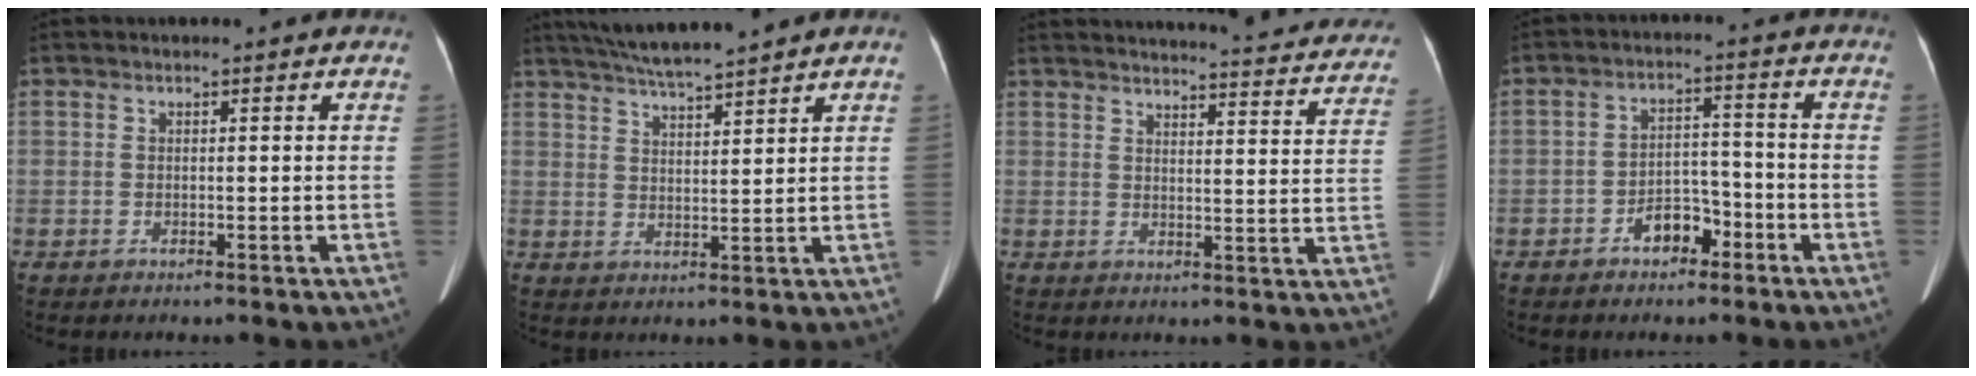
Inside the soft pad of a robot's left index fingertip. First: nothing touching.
{"total": 7.8, "force": [7.0, -0.9, 3.3], "torque": [-0.060, 0.015, 0.122]}
{"total": 26.7, "force": [25.4, 3.2, 7.5], "torque": [-0.103, -0.071, 0.285]}
{"total": 4.8, "force": [-3.0, 2.7, 2.6], "torque": [-0.044, 0.018, -0.049]}